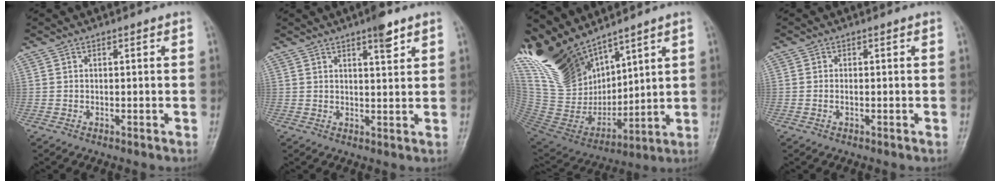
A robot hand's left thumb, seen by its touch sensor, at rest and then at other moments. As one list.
[{"total": 4.3, "force": [2.8, 0.9, 3.1], "torque": [-0.038, -0.016, 0.041]}, {"total": 20.2, "force": [15.5, 8.3, 10.1], "torque": [-0.164, -0.071, 0.320]}, {"total": 0.7, "force": [-0.2, 0.3, 0.6], "torque": [-0.013, 0.004, -0.003]}]